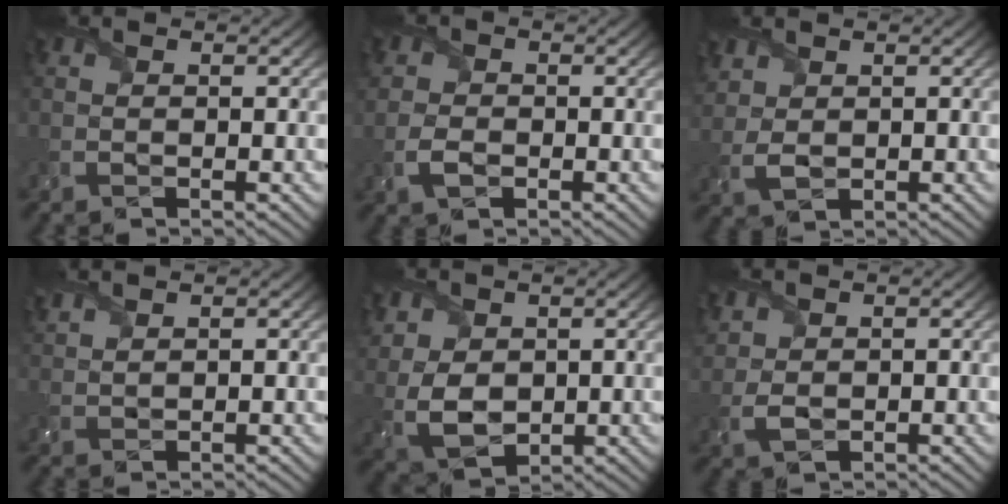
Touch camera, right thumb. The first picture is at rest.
{"total": 3.6, "force": [-1.0, 2.7, 2.1], "torque": [-0.053, -0.008, -0.026]}
{"total": 3.3, "force": [1.5, 2.4, 1.6], "torque": [-0.055, -0.003, 0.036]}
{"total": 2.7, "force": [2.4, 0.5, 1.2], "torque": [-0.032, 0.007, 0.050]}
{"total": 8.2, "force": [1.6, 6.2, 5.2], "torque": [-0.159, -0.005, 0.033]}
{"total": 2.8, "force": [1.4, 2.0, 1.4], "torque": [-0.046, -0.002, 0.032]}